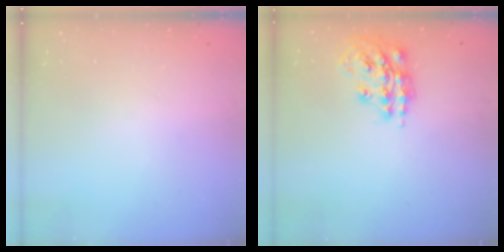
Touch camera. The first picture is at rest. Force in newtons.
{"total": 15.1, "press": 15.0, "slide": 1.0}